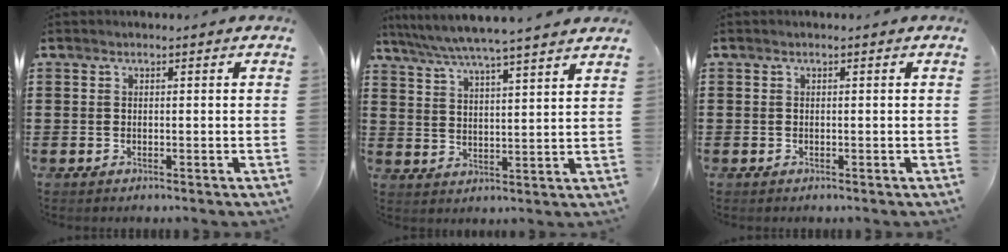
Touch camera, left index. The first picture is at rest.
{"total": 5.4, "force": [4.8, -0.7, 2.2], "torque": [-0.061, -0.027, 0.081]}
{"total": 0.0}